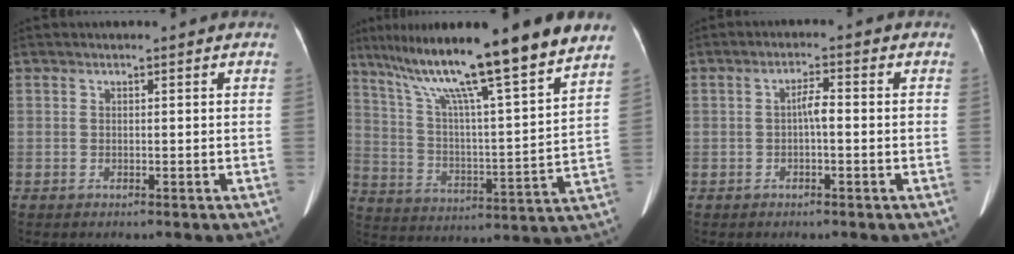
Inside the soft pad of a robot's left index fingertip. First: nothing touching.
{"total": 21.9, "force": [16.5, 0.2, 14.4], "torque": [-0.240, 0.021, 0.264]}
{"total": 2.5, "force": [-0.3, 0.7, 2.4], "torque": [-0.041, 0.009, -0.006]}